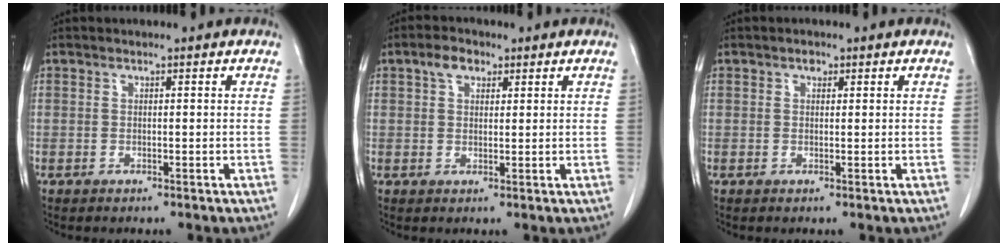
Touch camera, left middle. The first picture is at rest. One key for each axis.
{"total": 3.2, "fx": 1.8, "fy": 1.9, "fz": 1.7, "tx": -0.035, "ty": 0.009, "tz": 0.034}
{"total": 0.9, "fx": 0.5, "fy": 0.6, "fz": 0.4, "tx": -0.005, "ty": -0.002, "tz": 0.008}